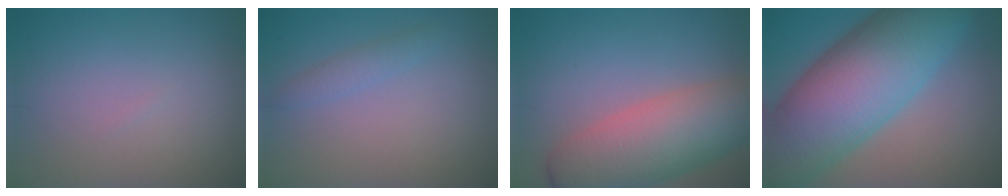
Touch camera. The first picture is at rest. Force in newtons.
{"total": 1.3, "press": 1.3, "slide": 0.1}
{"total": 9.1, "press": 9.1, "slide": 0.4}
{"total": 15.1, "press": 15.1, "slide": 0.4}